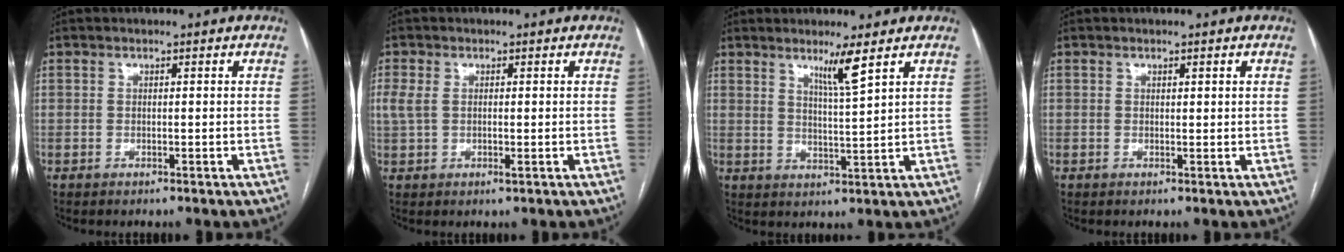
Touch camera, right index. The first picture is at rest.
{"total": 3.8, "force": [0.3, 2.0, 3.3], "torque": [-0.087, 0.005, 0.010]}
{"total": 4.5, "force": [3.0, -1.1, 3.1], "torque": [-0.057, -0.015, 0.056]}
{"total": 0.6, "force": [0.5, 0.0, 0.4], "torque": [-0.008, -0.002, 0.006]}